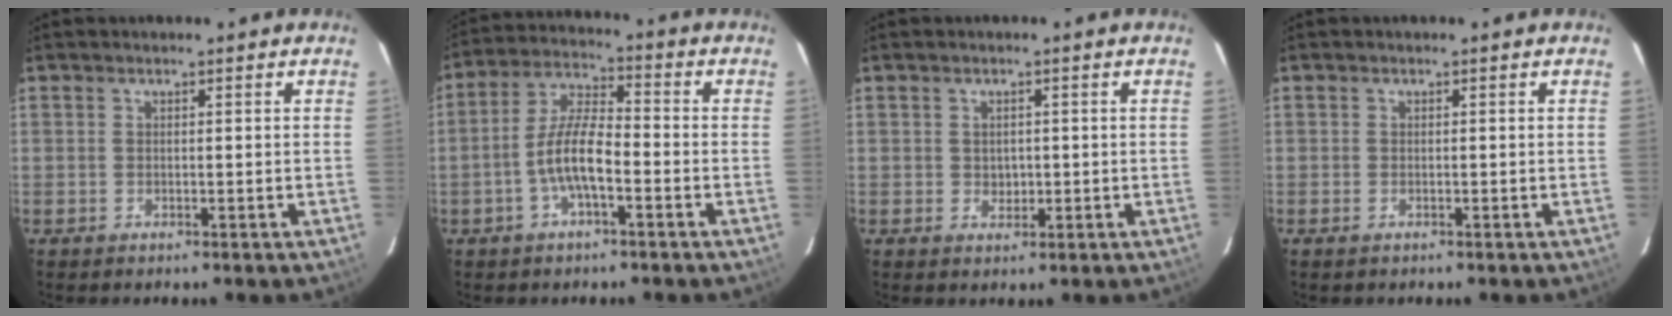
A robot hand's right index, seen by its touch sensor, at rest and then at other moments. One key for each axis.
{"total": 8.3, "fx": -3.1, "fy": 2.5, "fz": 7.3, "tx": -0.154, "ty": 0.009, "tz": -0.059}
{"total": 2.1, "fx": -0.1, "fy": 1.9, "fz": 0.8, "tx": -0.009, "ty": 0.001, "tz": 0.002}
{"total": 0.8, "fx": -0.5, "fy": 0.4, "fz": 0.5, "tx": -0.009, "ty": -0.002, "tz": -0.010}